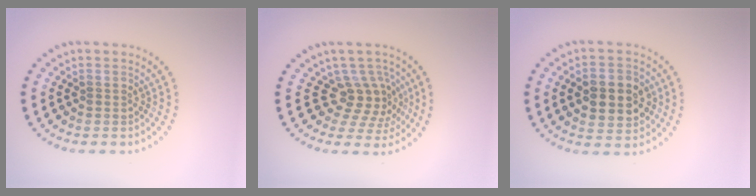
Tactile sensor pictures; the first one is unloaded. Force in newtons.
{"total": 3.4, "press": 2.7, "slide": 2.1}
{"total": 5.5, "press": 5.5, "slide": 0.5}